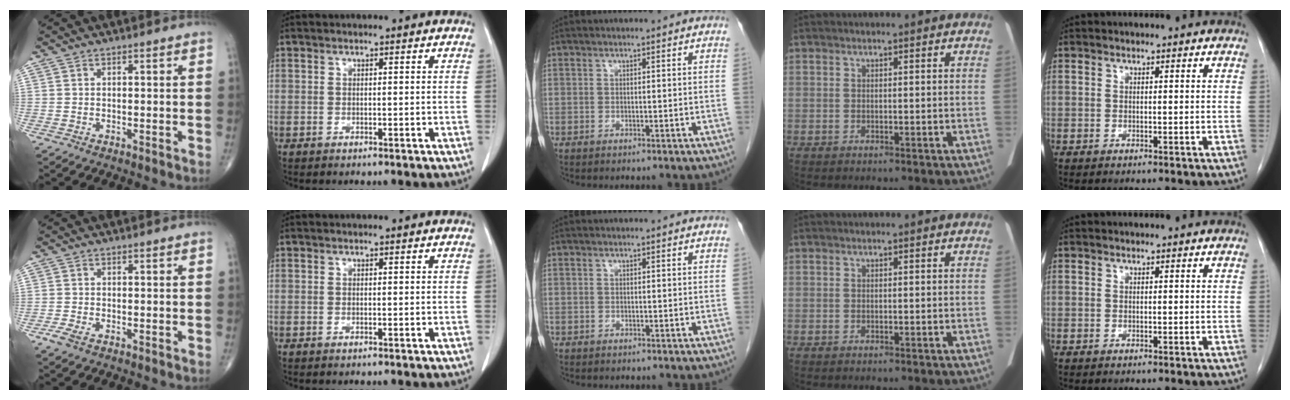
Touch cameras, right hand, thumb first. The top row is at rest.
{"thumb": {"total": 2.1, "force": [-1.2, 0.8, 1.5], "torque": [-0.039, -0.003, -0.028]}, "middle": {"total": 0.6, "force": [-0.5, 0.4, 0.0], "torque": [-0.010, 0.001, -0.009]}}